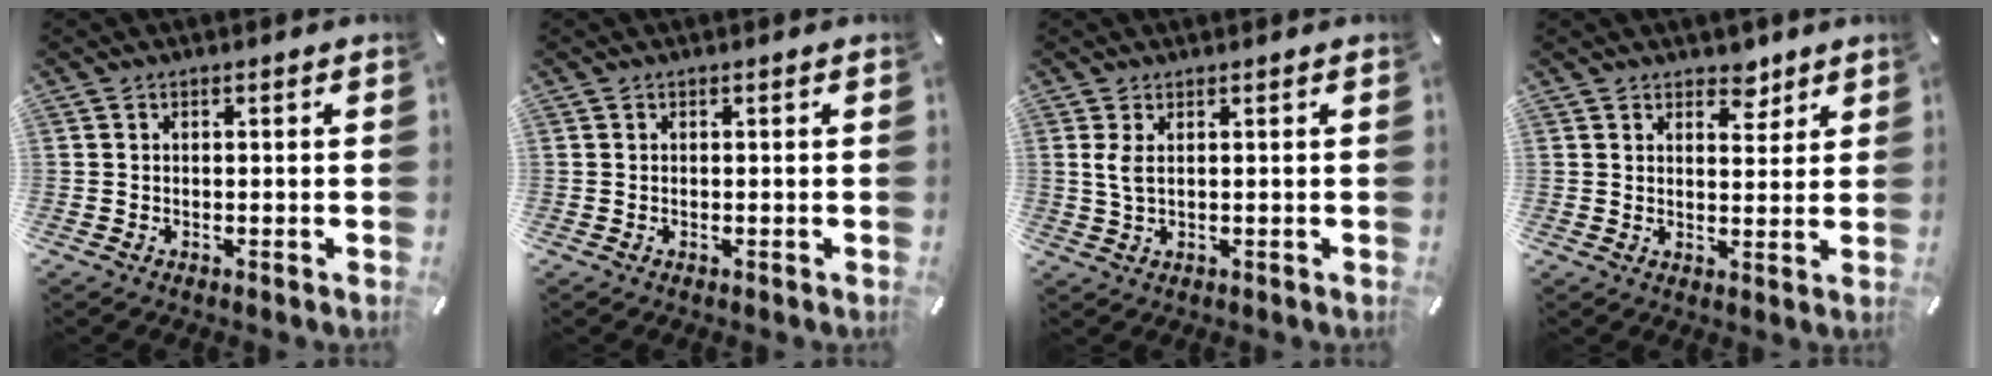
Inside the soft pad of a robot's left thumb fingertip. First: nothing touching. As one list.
[{"total": 0.0}, {"total": 3.2, "force": [1.0, 1.2, 2.8], "torque": [-0.066, 0.000, 0.014]}, {"total": 5.1, "force": [3.8, 3.1, 1.3], "torque": [0.011, -0.025, 0.062]}]